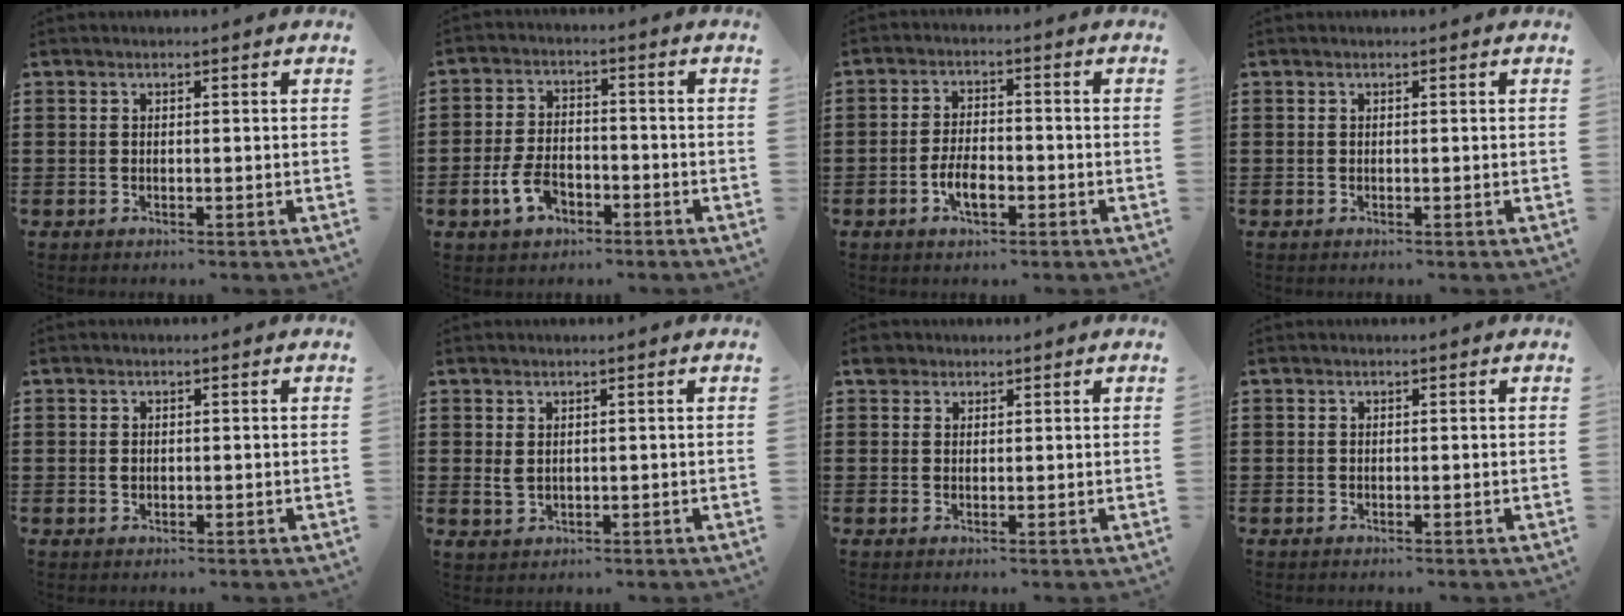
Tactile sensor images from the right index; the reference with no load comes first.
{"total": 5.2, "force": [-2.5, 3.0, 3.5], "torque": [-0.085, -0.001, -0.050]}
{"total": 4.6, "force": [-1.8, 2.0, 3.7], "torque": [-0.071, 0.002, -0.033]}
{"total": 0.0}
{"total": 0.8, "force": [0.0, 0.6, 0.6], "torque": [-0.015, 0.000, 0.001]}
{"total": 1.7, "force": [0.8, 1.1, 1.1], "torque": [-0.025, 0.003, 0.015]}
{"total": 2.1, "force": [1.6, 1.4, 0.2], "torque": [-0.011, 0.007, 0.032]}
{"total": 0.0}